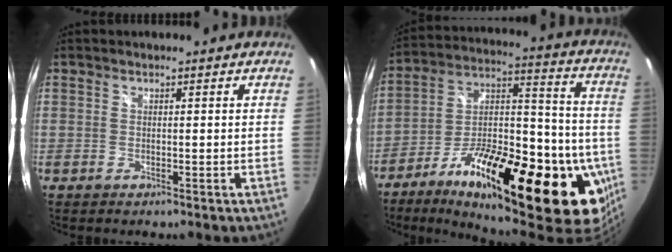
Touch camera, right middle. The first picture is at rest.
{"total": 34.7, "force": [-16.4, 13.1, 27.6], "torque": [-0.398, 0.013, -0.244]}